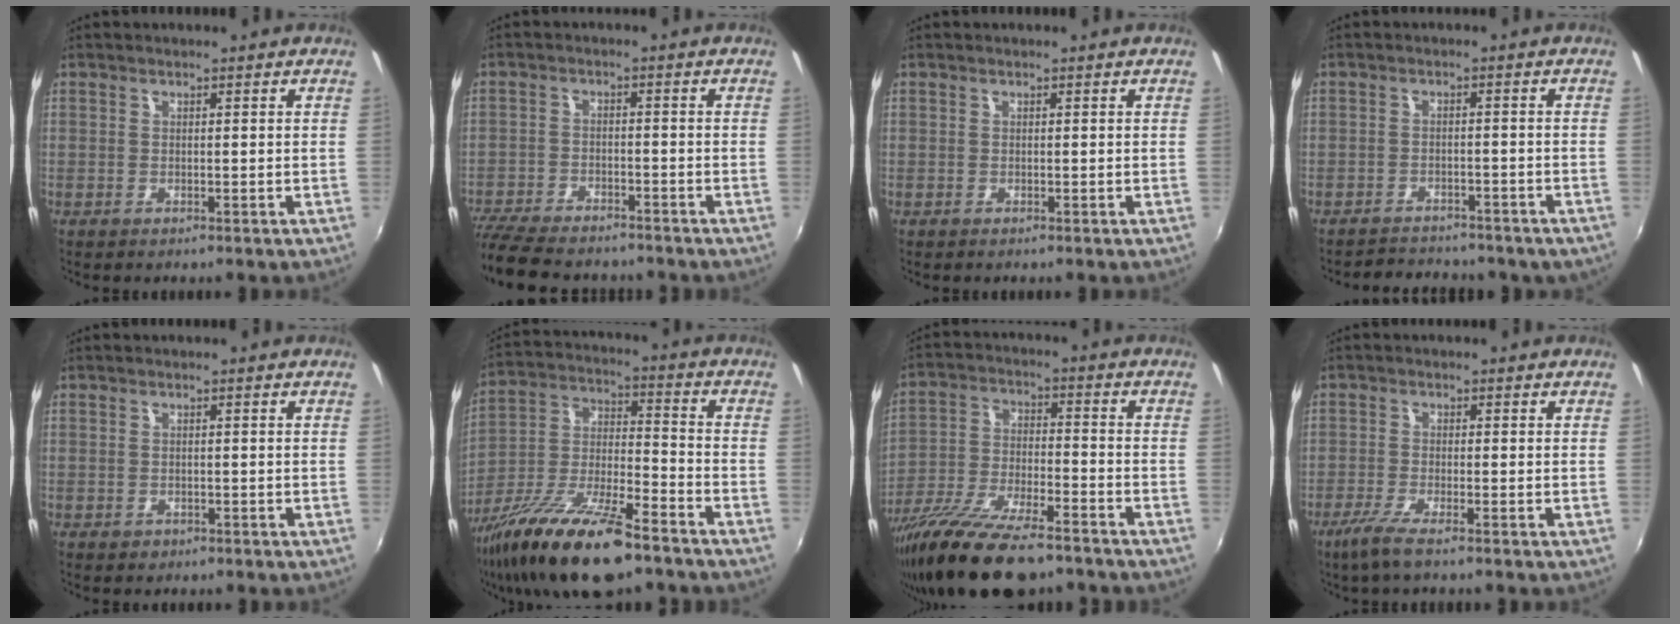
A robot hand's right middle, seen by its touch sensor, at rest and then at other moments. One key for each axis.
{"total": 13.8, "fx": -11.8, "fy": 4.2, "fz": 5.8, "tx": -0.144, "ty": -0.032, "tz": -0.197}
{"total": 0.0}
{"total": 9.1, "fx": -7.7, "fy": 3.8, "fz": 3.0, "tx": -0.069, "ty": 0.001, "tz": -0.098}
{"total": 1.3, "fx": -0.7, "fy": 1.0, "fz": 0.3, "tx": -0.007, "ty": -0.004, "tz": -0.008}
{"total": 20.0, "fx": -13.3, "fy": 5.2, "fz": 13.9, "tx": -0.269, "ty": -0.030, "tz": -0.242}
{"total": 18.8, "fx": -14.3, "fy": 5.0, "fz": 11.2, "tx": -0.222, "ty": -0.043, "tz": -0.252}
{"total": 4.5, "fx": -3.1, "fy": 0.1, "fz": 3.3, "tx": -0.084, "ty": -0.012, "tz": -0.063}